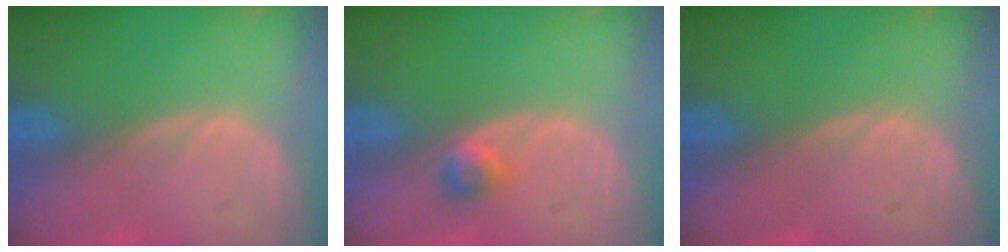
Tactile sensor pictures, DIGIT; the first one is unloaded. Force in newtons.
{"total": 2.6, "press": 2.2, "slide": 1.4}
{"total": 0.0}